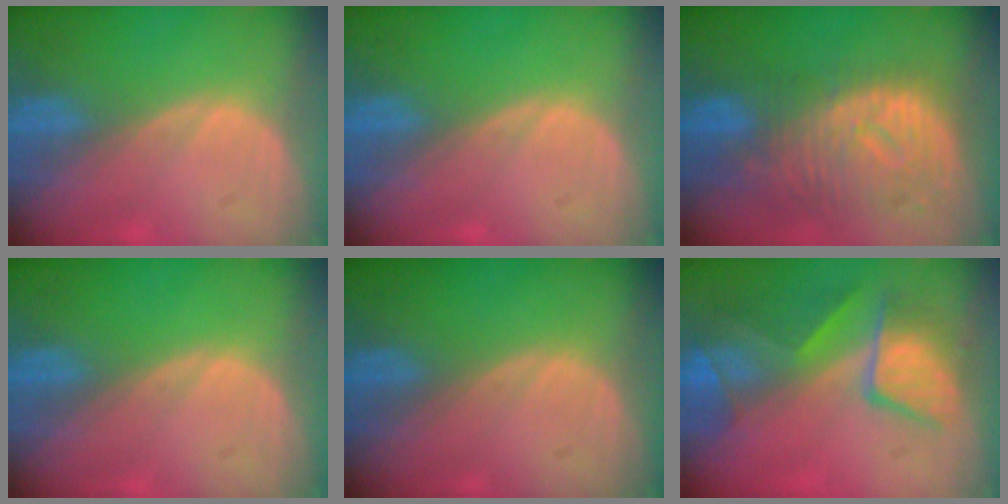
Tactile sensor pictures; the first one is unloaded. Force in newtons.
{"total": 0.0}
{"total": 10.8, "press": 9.6, "slide": 5.0}
{"total": 0.0}
{"total": 0.0}
{"total": 10.0, "press": 8.6, "slide": 5.1}